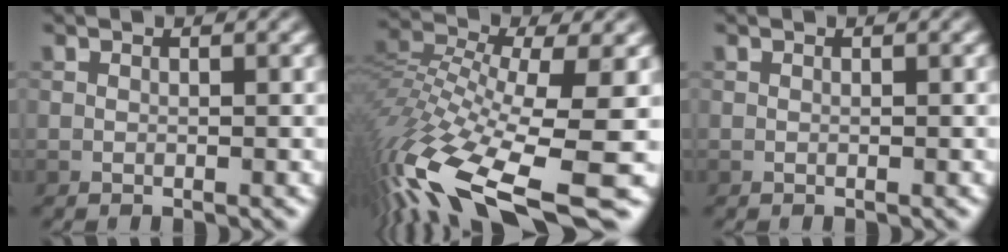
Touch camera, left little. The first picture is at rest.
{"total": 13.8, "force": [-7.4, 4.2, 10.8], "torque": [-0.233, 0.000, -0.126]}
{"total": 0.0}